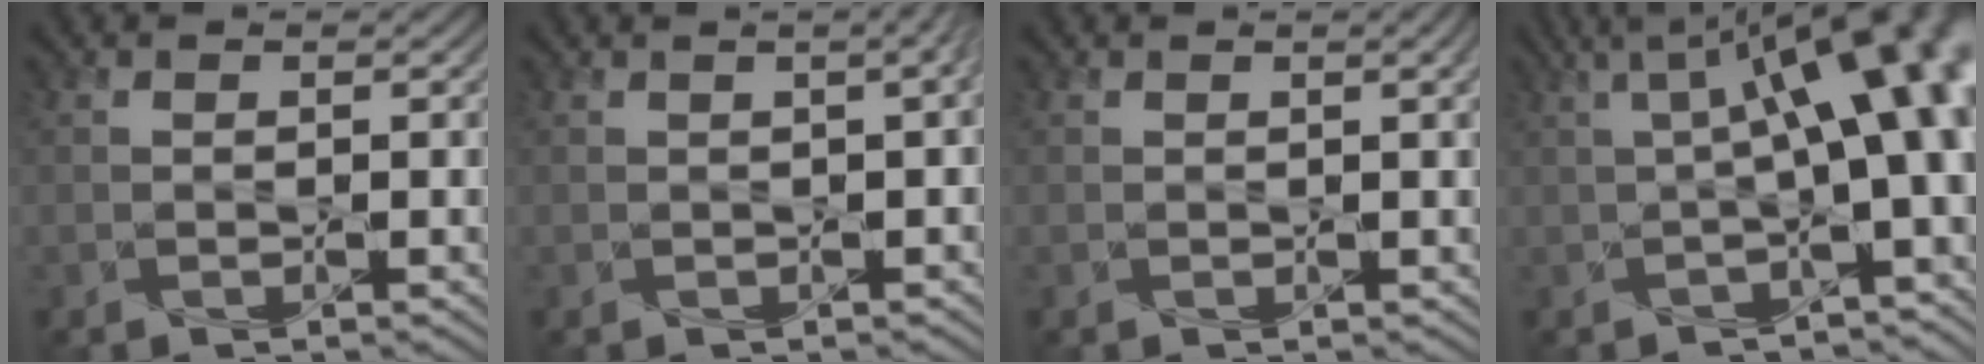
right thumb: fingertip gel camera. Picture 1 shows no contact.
{"total": 3.4, "force": [-0.1, 1.3, 3.1], "torque": [-0.034, 0.010, -0.003]}
{"total": 2.0, "force": [0.5, 0.6, 1.9], "torque": [-0.027, 0.003, 0.012]}
{"total": 11.2, "force": [1.2, 3.0, 10.7], "torque": [-0.157, 0.015, 0.015]}